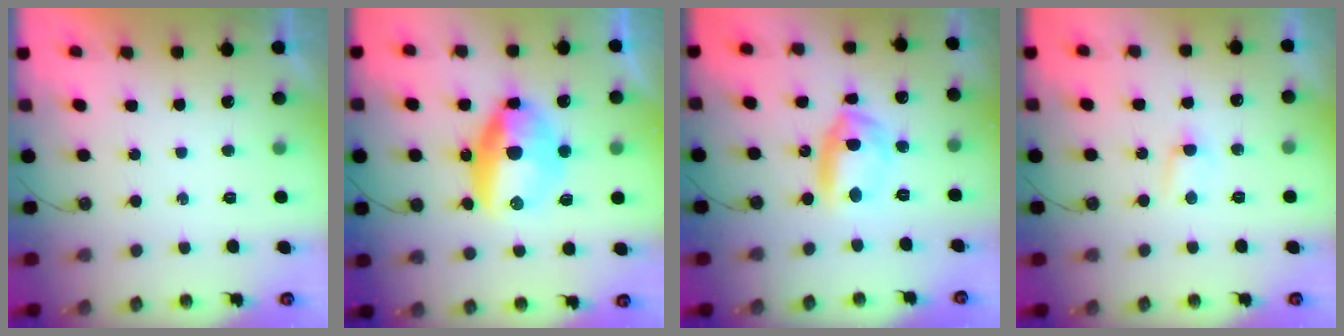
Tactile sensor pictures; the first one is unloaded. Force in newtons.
{"total": 13.5, "press": 13.4, "slide": 1.8}
{"total": 12.7, "press": 10.3, "slide": 7.4}
{"total": 2.8, "press": 2.8, "slide": 0.4}